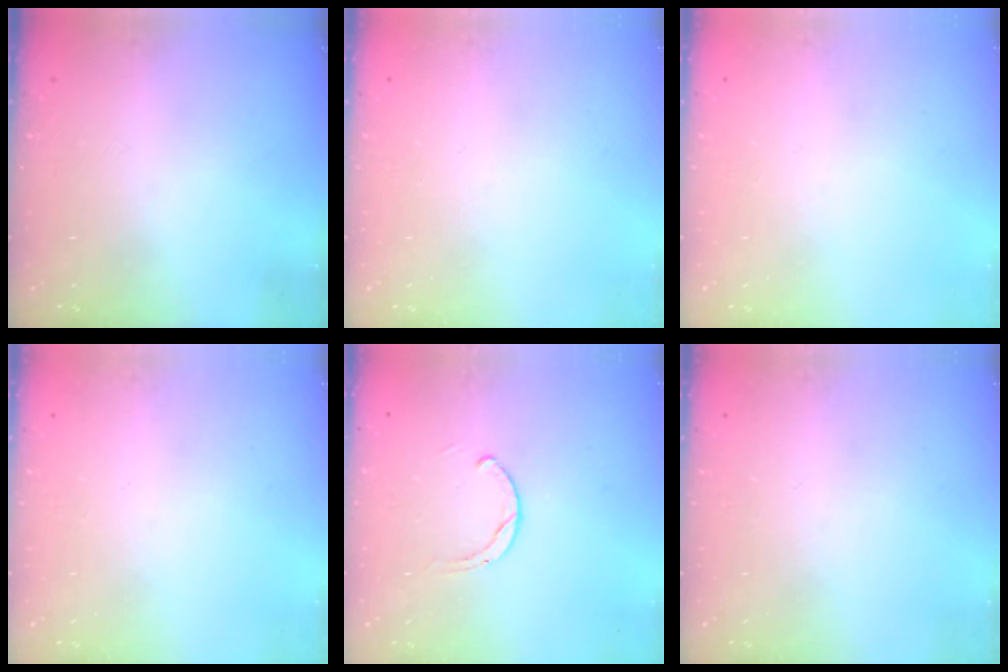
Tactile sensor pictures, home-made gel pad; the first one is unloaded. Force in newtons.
{"total": 0.0}
{"total": 0.0}
{"total": 0.0}
{"total": 1.9, "press": 1.9, "slide": 0.2}
{"total": 0.0}